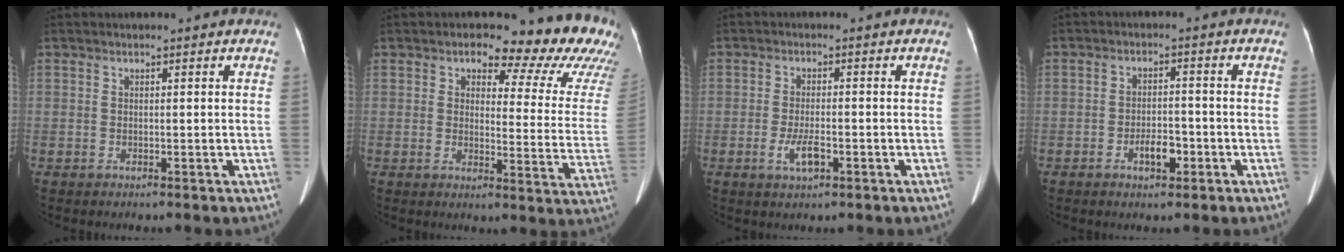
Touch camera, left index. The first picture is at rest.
{"total": 18.8, "force": [13.7, 6.6, 11.1], "torque": [-0.104, -0.028, 0.134]}
{"total": 3.7, "force": [-1.4, 1.1, 3.2], "torque": [-0.071, -0.003, -0.022]}
{"total": 3.8, "force": [-1.8, 1.7, 2.8], "torque": [-0.052, 0.003, -0.027]}